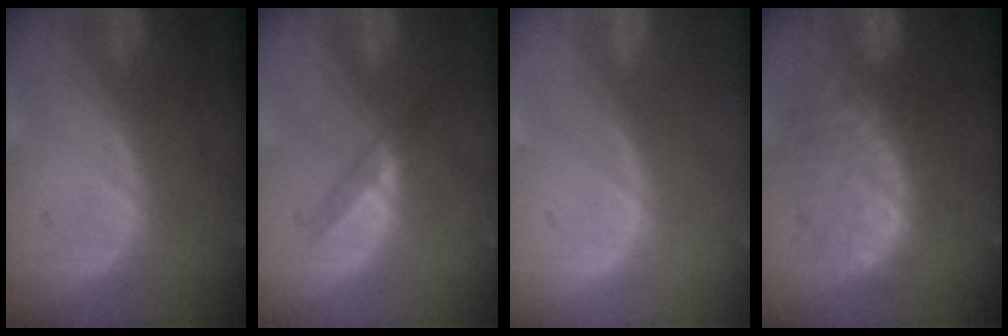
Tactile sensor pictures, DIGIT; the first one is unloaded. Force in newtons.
{"total": 2.6, "press": 2.4, "slide": 1.0}
{"total": 0.0}
{"total": 10.8, "press": 9.4, "slide": 5.3}